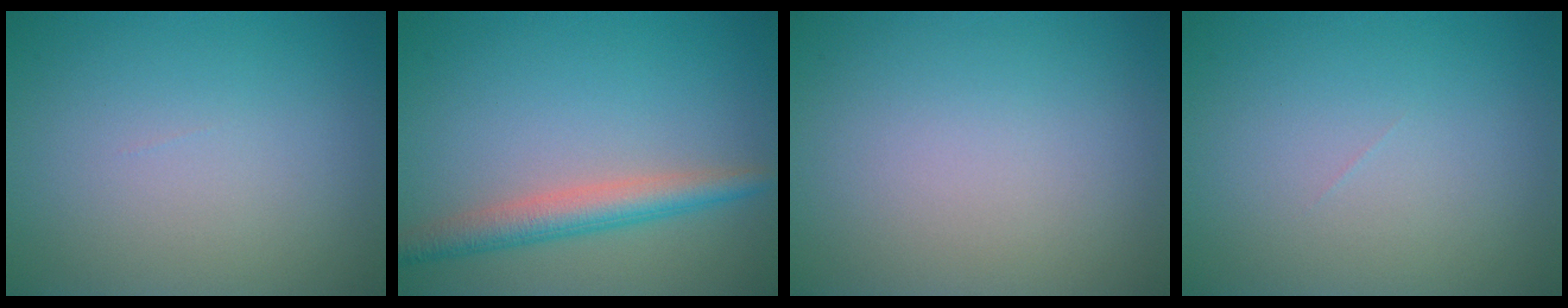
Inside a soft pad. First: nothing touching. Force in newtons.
{"total": 3.7, "press": 3.7, "slide": 0.1}
{"total": 0.0}
{"total": 0.0}